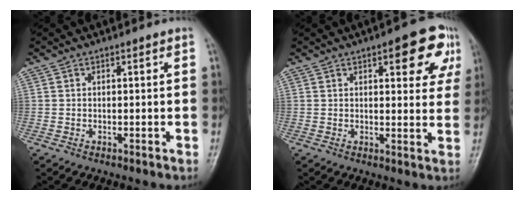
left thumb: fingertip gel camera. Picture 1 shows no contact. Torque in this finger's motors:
{"motor_torque": [1.33, 1.29, 0.90, -0.56, 0.03]}